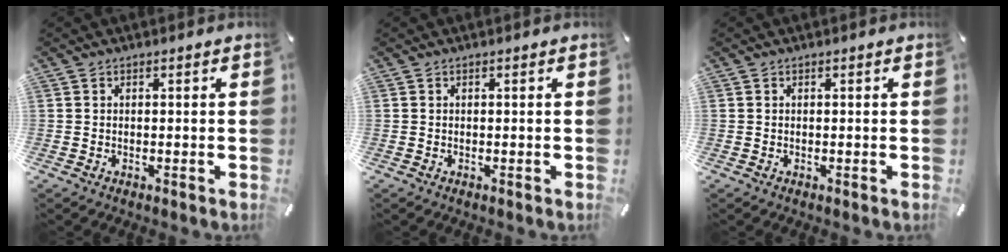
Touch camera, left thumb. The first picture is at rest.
{"total": 0.0}
{"total": 0.0}